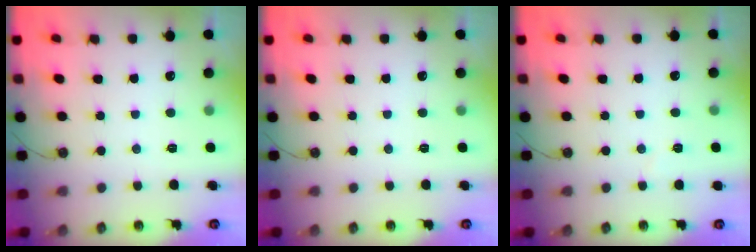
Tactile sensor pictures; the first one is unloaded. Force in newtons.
{"total": 0.0}
{"total": 2.8, "press": 2.7, "slide": 0.8}